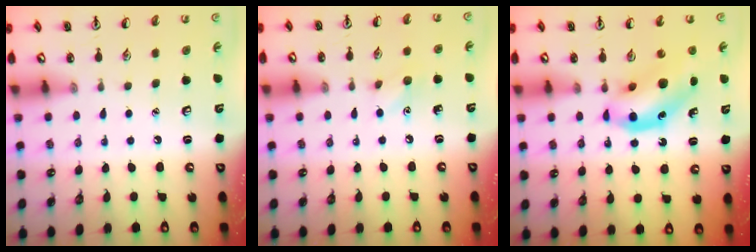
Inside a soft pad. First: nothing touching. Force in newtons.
{"total": 5.1, "press": 4.8, "slide": 1.7}
{"total": 10.7, "press": 10.2, "slide": 3.1}